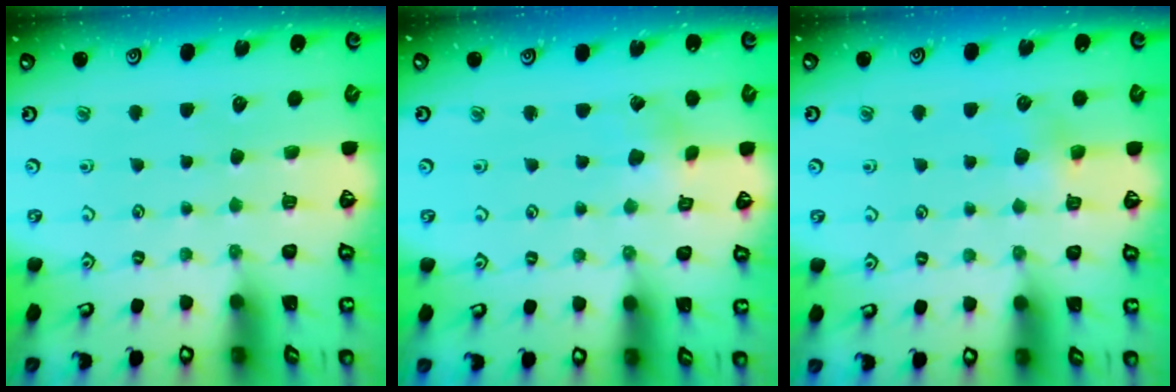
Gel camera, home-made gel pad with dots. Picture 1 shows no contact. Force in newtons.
{"total": 2.0, "press": 2.0, "slide": 0.1}
{"total": 4.6, "press": 4.5, "slide": 0.9}